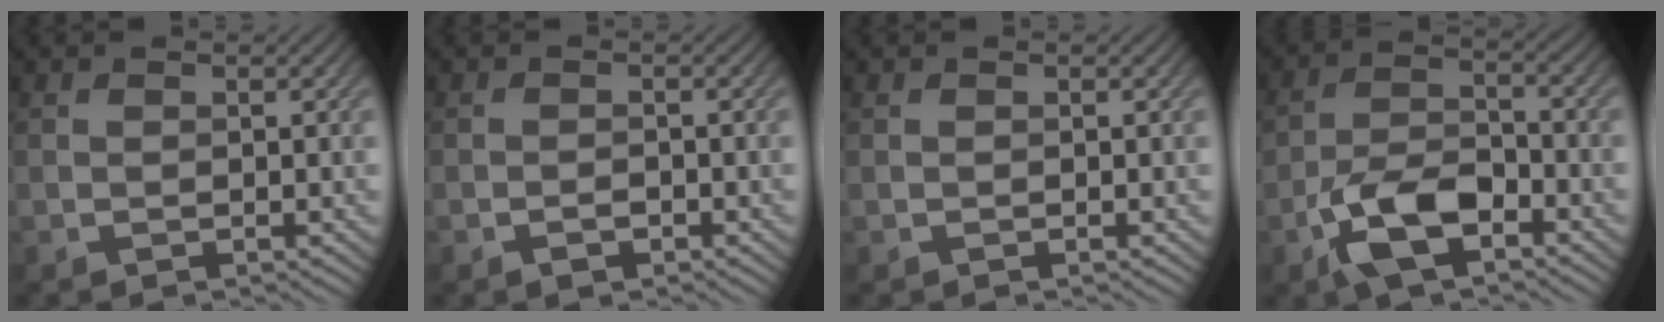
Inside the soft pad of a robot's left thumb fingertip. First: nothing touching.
{"total": 1.5, "force": [-1.0, 0.8, 0.9], "torque": [-0.016, 0.000, -0.018]}
{"total": 0.0}
{"total": 7.8, "force": [-4.3, 3.7, 5.3], "torque": [-0.109, 0.002, -0.092]}